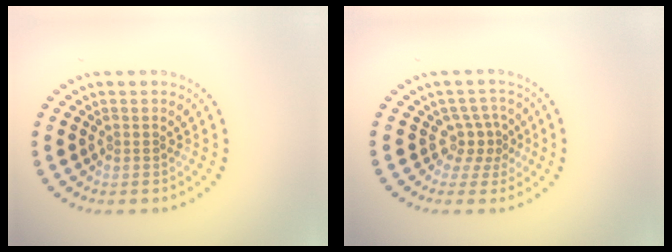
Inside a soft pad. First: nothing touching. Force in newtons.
{"total": 2.5, "press": 1.6, "slide": 2.0}